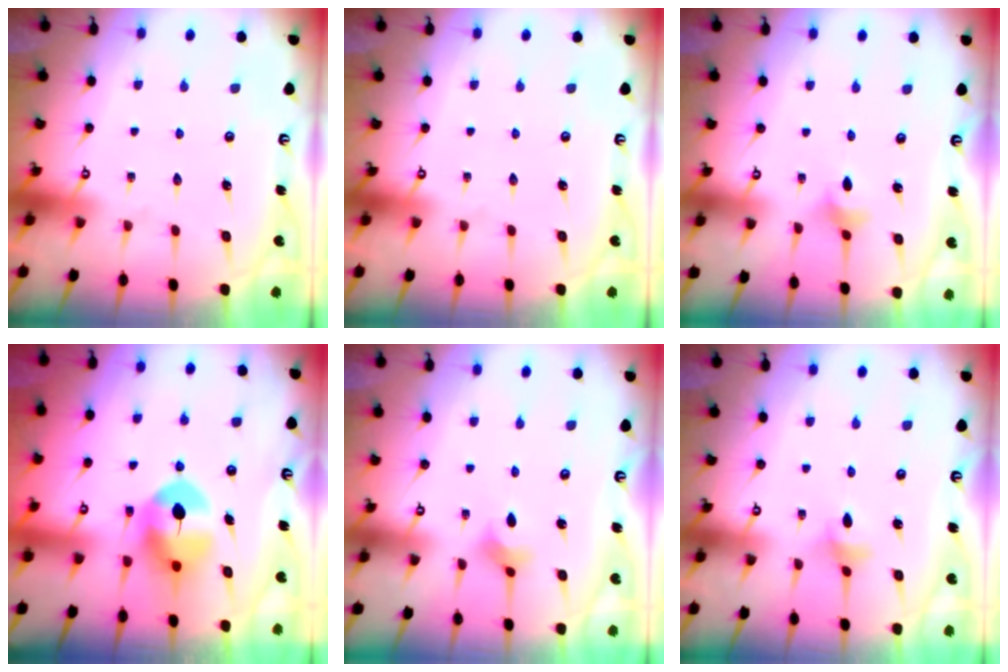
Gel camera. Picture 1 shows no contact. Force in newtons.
{"total": 0.0}
{"total": 3.3, "press": 3.2, "slide": 0.6}
{"total": 8.7, "press": 8.6, "slide": 1.5}
{"total": 2.6, "press": 2.5, "slide": 0.6}
{"total": 2.8, "press": 2.8, "slide": 0.4}